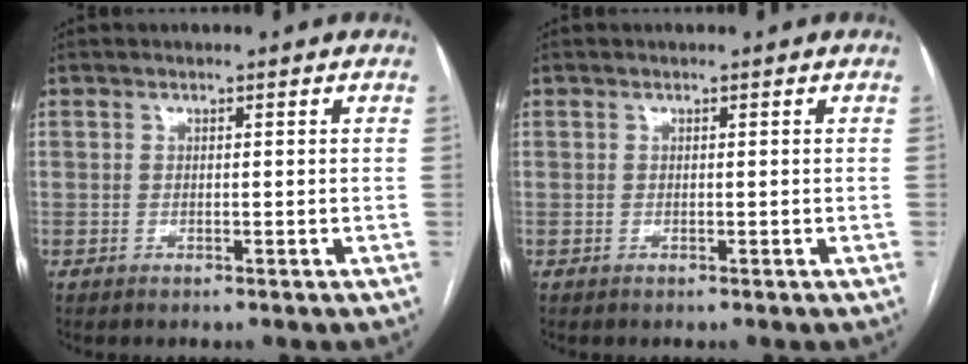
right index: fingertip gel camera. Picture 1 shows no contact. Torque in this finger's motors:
{"motor_torque": [0.00, 0.00, 0.02, 0.00]}